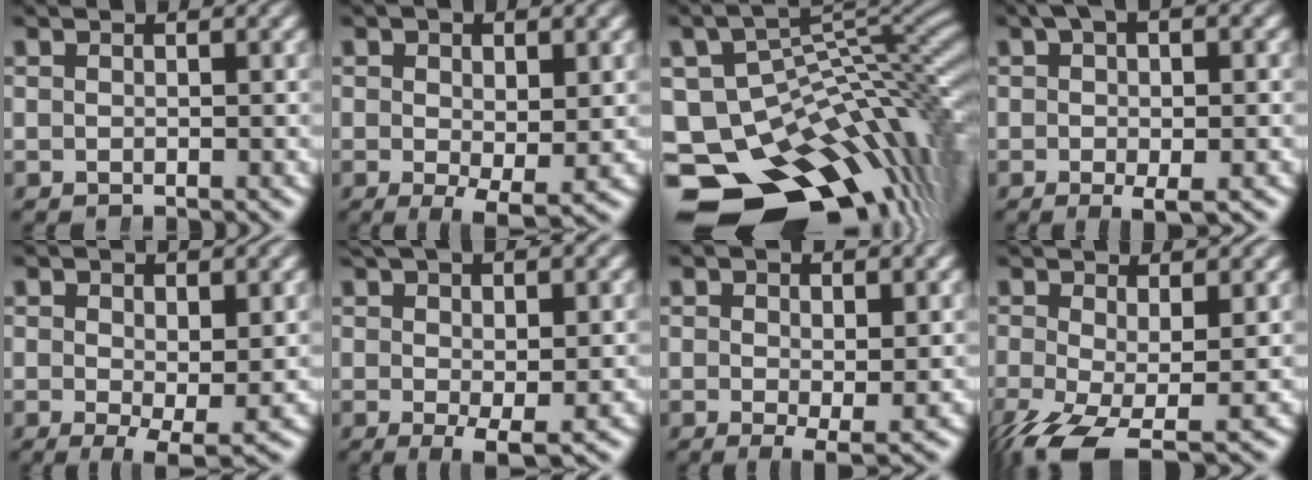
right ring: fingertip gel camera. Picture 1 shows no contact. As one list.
[{"total": 3.8, "force": [-1.4, 1.6, 3.1], "torque": [-0.055, -0.025, -0.011]}, {"total": 23.1, "force": [-10.8, 14.8, 14.1], "torque": [-0.228, -0.074, -0.142]}, {"total": 3.8, "force": [0.0, 1.0, 3.6], "torque": [-0.058, -0.001, 0.002]}, {"total": 3.9, "force": [-1.5, 1.6, 3.2], "torque": [-0.058, -0.030, -0.012]}, {"total": 3.9, "force": [-0.5, 1.1, 3.7], "torque": [-0.059, -0.015, 0.003]}, {"total": 2.3, "force": [-0.5, 0.8, 2.1], "torque": [-0.034, -0.011, -0.004]}, {"total": 5.7, "force": [-3.3, 2.5, 4.0], "torque": [-0.101, -0.057, -0.026]}]